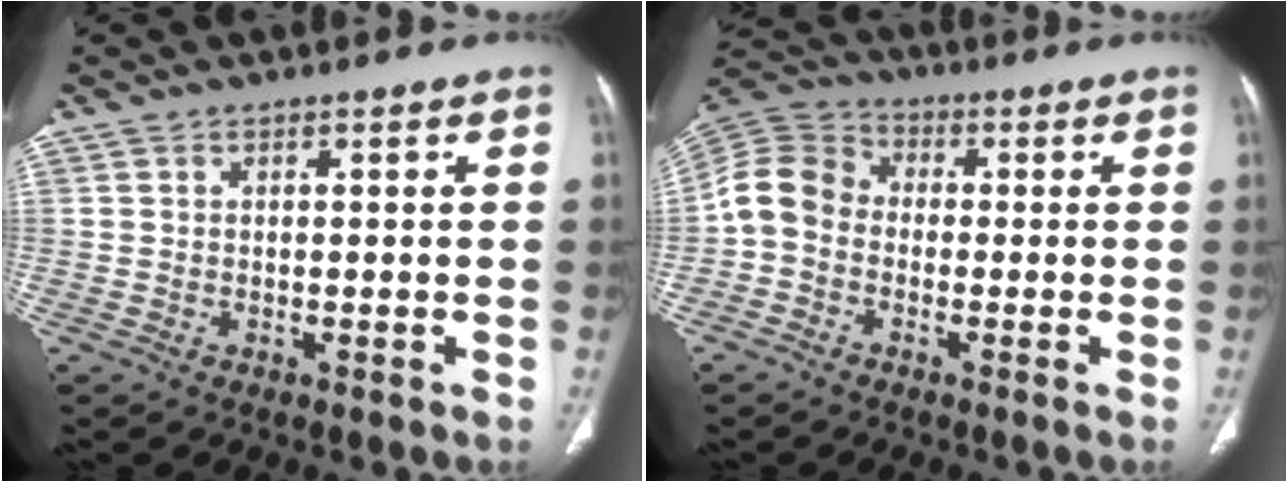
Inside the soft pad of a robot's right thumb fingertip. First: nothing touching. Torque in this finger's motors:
{"motor_torque": [1.20, 1.49, 0.38, -0.92, 0.21]}